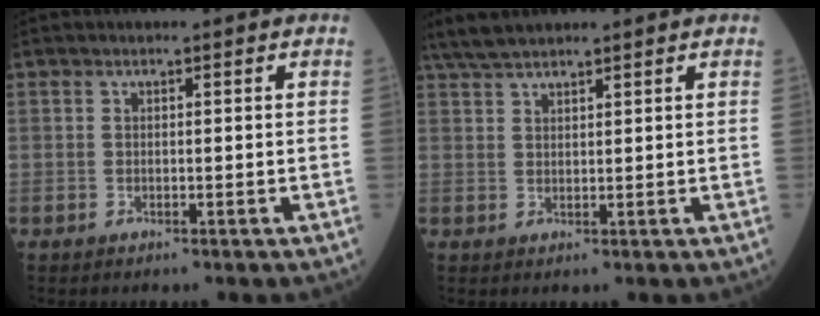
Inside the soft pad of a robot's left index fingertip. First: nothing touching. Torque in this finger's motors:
{"motor_torque": [0.17, 0.01, 0.13, 0.04]}